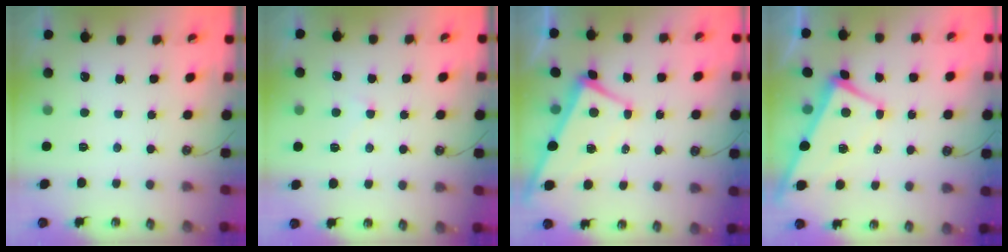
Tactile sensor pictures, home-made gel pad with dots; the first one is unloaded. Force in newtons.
{"total": 1.6, "press": 1.5, "slide": 0.5}
{"total": 2.4, "press": 2.4, "slide": 0.3}
{"total": 2.4, "press": 2.4, "slide": 0.3}